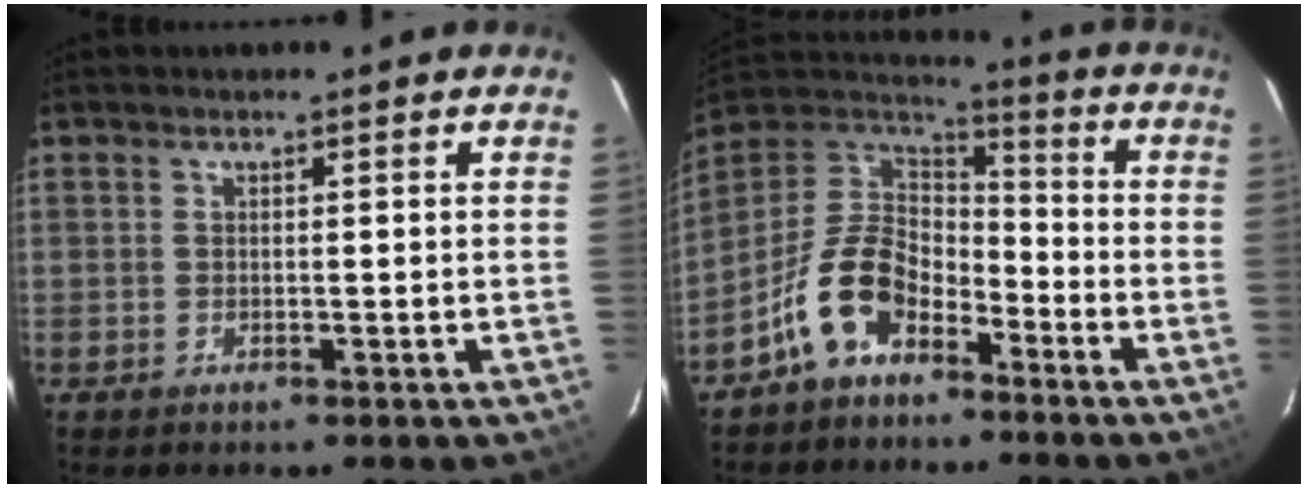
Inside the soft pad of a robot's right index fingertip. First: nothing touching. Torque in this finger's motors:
{"motor_torque": [0.42, -0.18, 0.18, -0.03]}